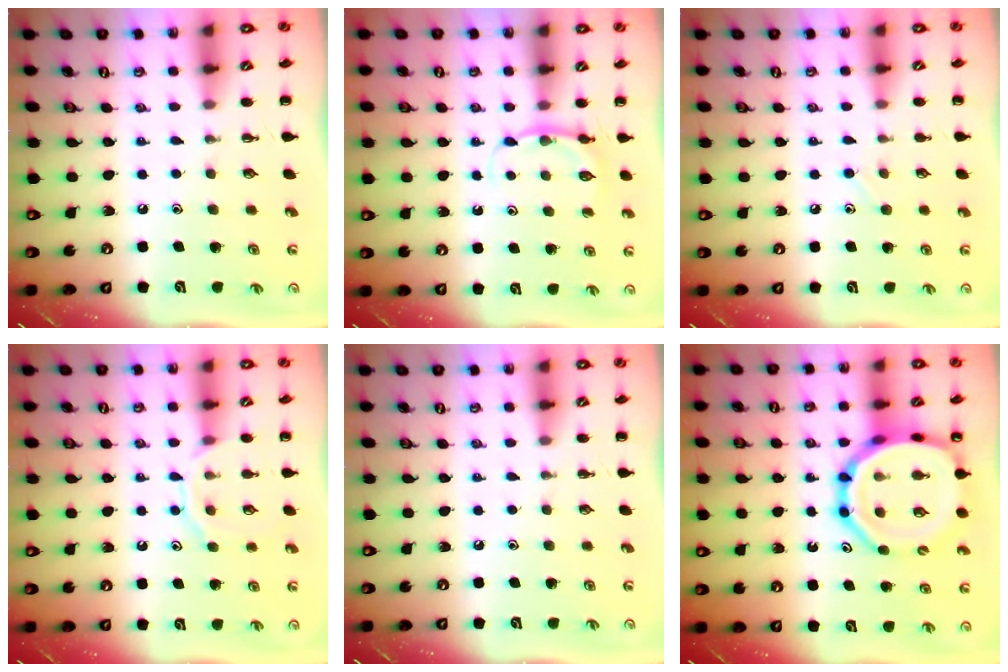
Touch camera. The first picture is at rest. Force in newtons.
{"total": 4.7, "press": 4.5, "slide": 1.5}
{"total": 6.2, "press": 5.9, "slide": 2.0}
{"total": 9.4, "press": 9.4, "slide": 0.6}
{"total": 0.0}
{"total": 19.7, "press": 19.4, "slide": 3.6}